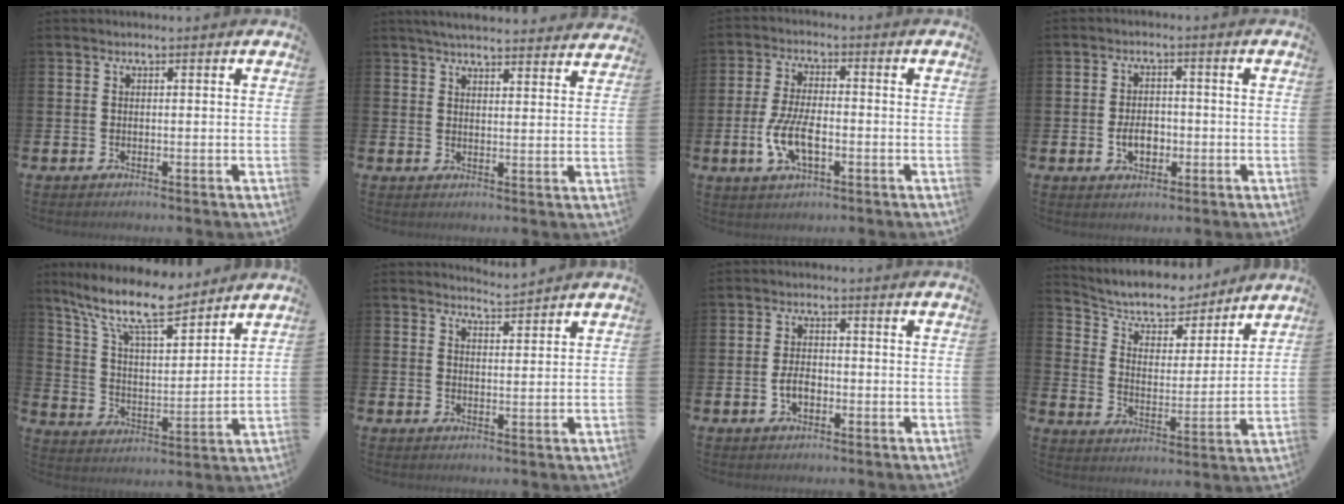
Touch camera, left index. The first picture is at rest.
{"total": 4.7, "force": [4.6, 0.4, 1.0], "torque": [-0.027, -0.024, 0.082]}
{"total": 6.6, "force": [-1.8, 2.8, 5.7], "torque": [-0.113, -0.001, -0.035]}
{"total": 3.6, "force": [-0.9, 2.5, 2.5], "torque": [-0.029, -0.005, -0.022]}
{"total": 12.3, "force": [10.2, 2.9, 6.2], "torque": [-0.141, -0.050, 0.180]}
{"total": 3.6, "force": [3.6, -0.1, 0.0], "torque": [0.003, -0.025, 0.063]}
{"total": 2.8, "force": [-0.7, 1.6, 2.1], "torque": [-0.030, 0.000, -0.017]}
{"total": 8.5, "force": [7.8, 2.9, 2.0], "torque": [-0.069, -0.058, 0.135]}